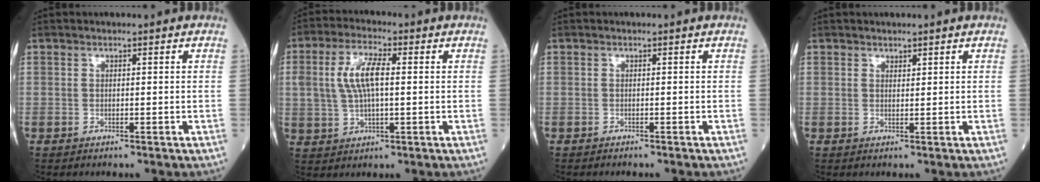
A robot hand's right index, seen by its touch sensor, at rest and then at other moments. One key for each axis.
{"total": 7.8, "fx": 1.2, "fy": 2.8, "fz": 7.2, "tx": -0.155, "ty": 0.011, "tz": 0.026}
{"total": 1.2, "fx": -1.1, "fy": 0.1, "fz": 0.4, "tx": -0.005, "ty": 0.000, "tz": -0.015}
{"total": 0.8, "fx": 0.7, "fy": 0.3, "fz": 0.1, "tx": -0.002, "ty": -0.004, "tz": 0.012}